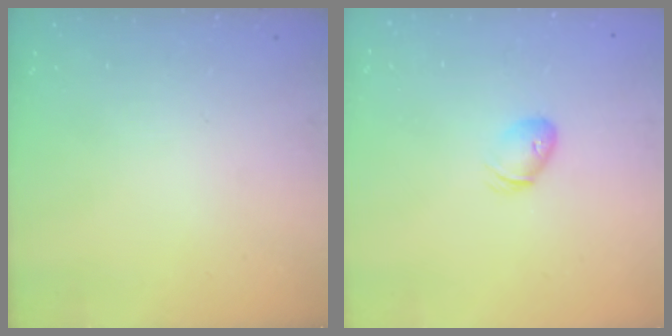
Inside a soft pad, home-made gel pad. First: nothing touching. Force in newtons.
{"total": 6.1, "press": 6.0, "slide": 1.2}